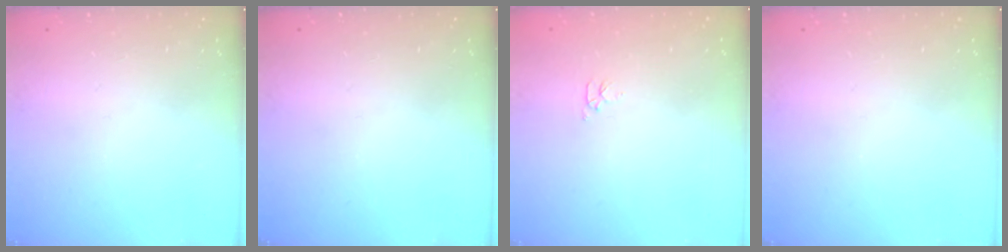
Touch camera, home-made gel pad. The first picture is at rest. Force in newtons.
{"total": 0.0}
{"total": 3.1, "press": 3.1, "slide": 0.3}
{"total": 0.0}